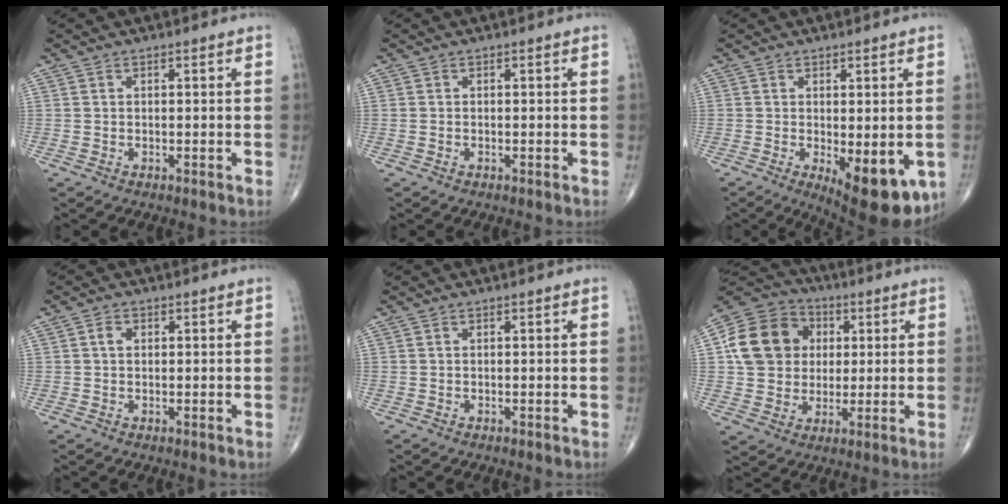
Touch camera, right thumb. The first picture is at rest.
{"total": 0.0}
{"total": 12.1, "force": [-3.7, 4.8, 10.5], "torque": [-0.123, -0.022, -0.039]}
{"total": 1.7, "force": [0.4, 1.2, 1.1], "torque": [-0.014, 0.004, 0.005]}
{"total": 0.0}
{"total": 15.4, "force": [2.7, 13.1, 7.5], "torque": [-0.122, 0.014, 0.046]}